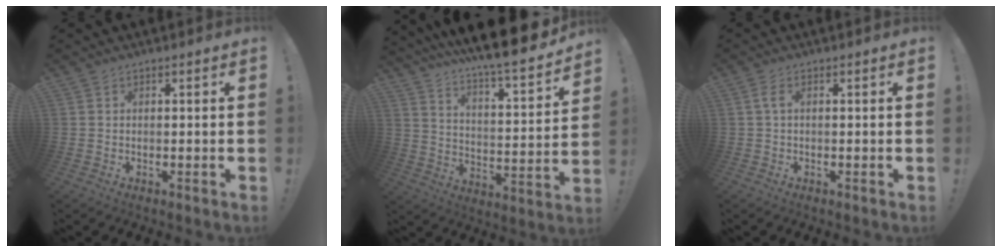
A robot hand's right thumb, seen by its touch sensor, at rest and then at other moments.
{"total": 11.8, "force": [10.2, 1.0, 5.9], "torque": [-0.107, -0.095, 0.166]}
{"total": 2.0, "force": [0.7, -0.2, 1.9], "torque": [-0.036, 0.002, 0.012]}